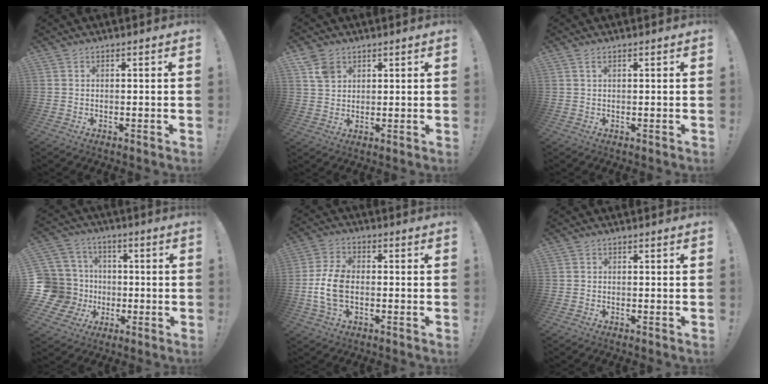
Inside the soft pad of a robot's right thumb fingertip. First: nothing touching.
{"total": 5.6, "force": [3.3, 3.8, 2.4], "torque": [-0.038, -0.010, 0.066]}
{"total": 1.3, "force": [0.5, 0.4, 1.1], "torque": [-0.032, 0.005, 0.010]}
{"total": 15.3, "force": [-1.4, 13.9, 6.3], "torque": [-0.135, 0.013, 0.000]}
{"total": 9.6, "force": [-1.3, 6.1, 7.3], "torque": [-0.146, 0.000, -0.019]}
{"total": 0.5, "force": [-0.2, 0.5, 0.0], "torque": [-0.007, 0.004, -0.001]}